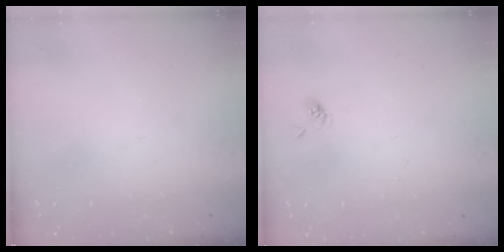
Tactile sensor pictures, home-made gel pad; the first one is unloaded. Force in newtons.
{"total": 2.4, "press": 2.4, "slide": 0.2}